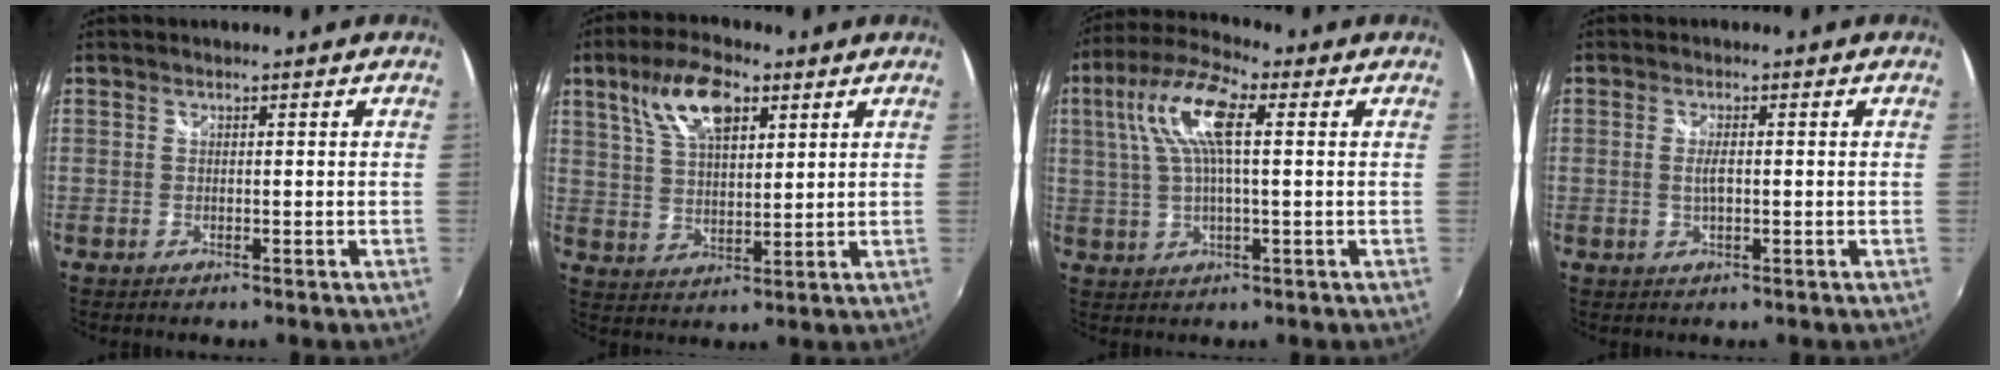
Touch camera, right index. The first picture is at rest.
{"total": 11.2, "force": [5.7, 4.8, 8.3], "torque": [-0.159, 0.021, 0.107]}
{"total": 11.5, "force": [3.0, 3.4, 10.5], "torque": [-0.211, 0.023, 0.053]}
{"total": 2.5, "force": [-0.2, 0.8, 2.4], "torque": [-0.045, -0.003, -0.004]}